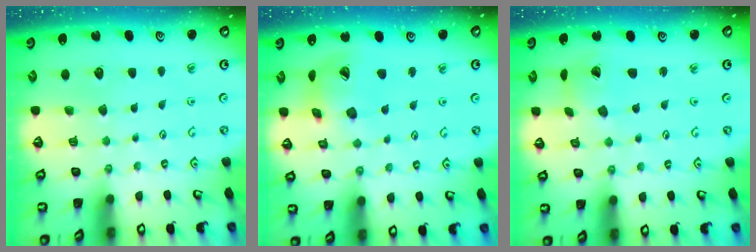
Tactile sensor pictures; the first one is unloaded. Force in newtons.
{"total": 11.9, "press": 11.8, "slide": 1.5}
{"total": 2.0, "press": 2.0, "slide": 0.3}